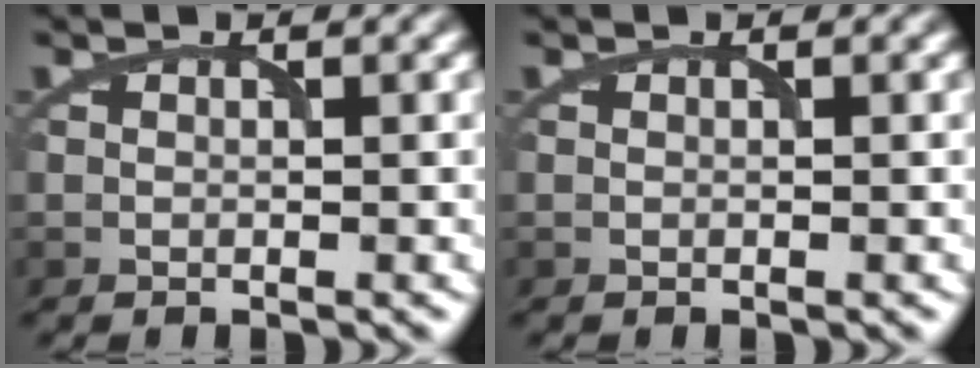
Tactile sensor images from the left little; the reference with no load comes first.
{"total": 0.0}